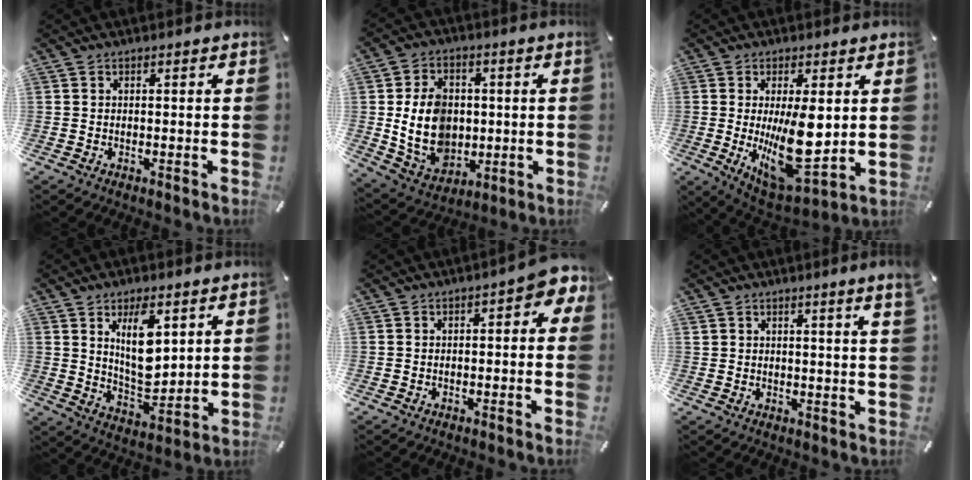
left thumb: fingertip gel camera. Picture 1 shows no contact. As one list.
[{"total": 13.3, "force": [0.3, 10.7, 8.0], "torque": [-0.171, 0.009, 0.010]}, {"total": 17.4, "force": [0.7, 7.7, 15.5], "torque": [-0.258, -0.039, 0.019]}, {"total": 12.0, "force": [5.2, 6.0, 8.9], "torque": [-0.162, -0.027, 0.086]}, {"total": 4.6, "force": [0.2, 2.0, 4.1], "torque": [-0.051, 0.000, -0.001]}, {"total": 2.9, "force": [2.1, -0.3, 2.0], "torque": [-0.034, -0.009, 0.035]}]